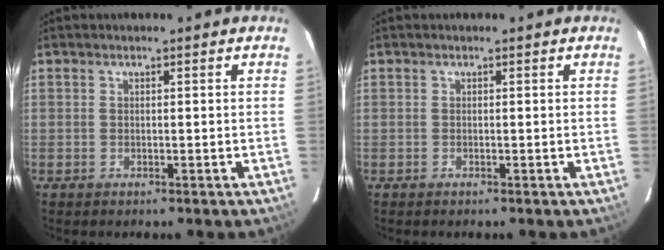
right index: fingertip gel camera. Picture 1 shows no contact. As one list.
[{"total": 0.0}]